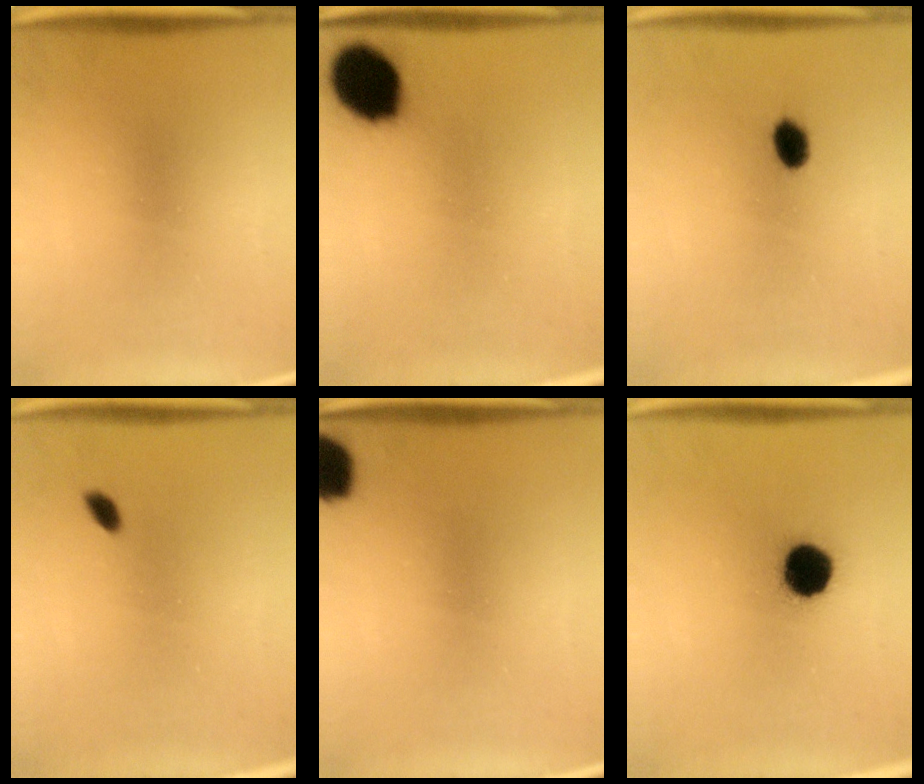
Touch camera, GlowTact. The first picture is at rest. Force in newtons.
{"total": 13.3}
{"total": 3.4}
{"total": 1.4}
{"total": 8.0}
{"total": 10.7}